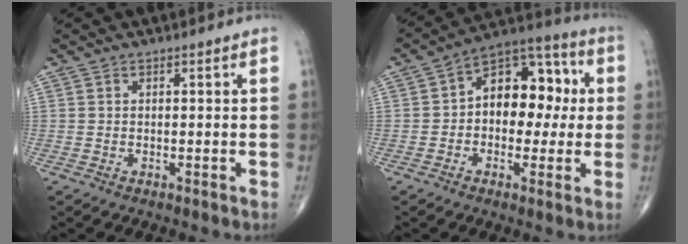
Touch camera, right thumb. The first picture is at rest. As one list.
[{"total": 14.1, "force": [0.9, 9.3, 10.6], "torque": [-0.107, 0.039, 0.000]}]